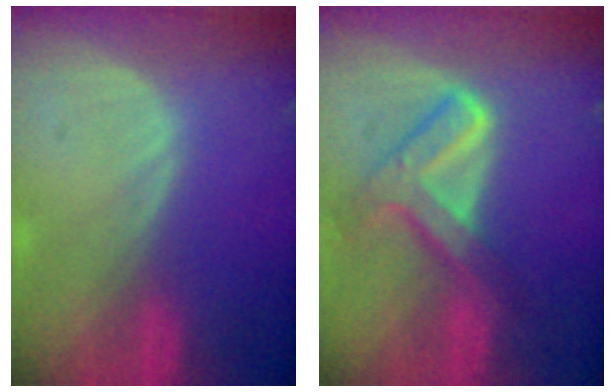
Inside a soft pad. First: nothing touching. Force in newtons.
{"total": 7.7, "press": 6.5, "slide": 4.2}